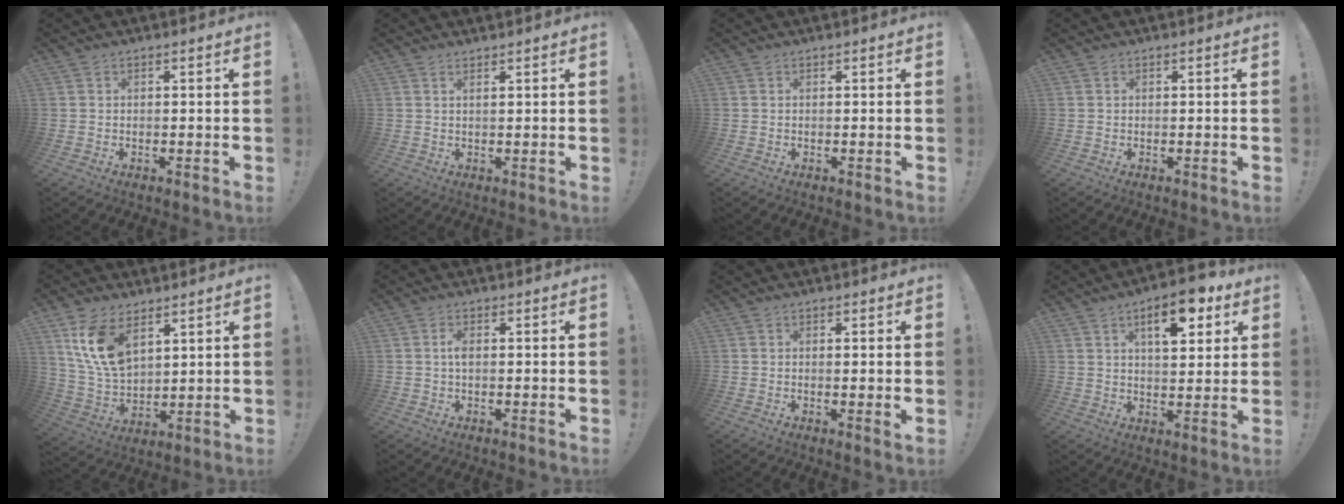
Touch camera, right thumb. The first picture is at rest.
{"total": 1.0, "force": [0.7, -0.4, 0.6], "torque": [-0.012, -0.001, 0.013]}
{"total": 0.0}
{"total": 0.0}
{"total": 13.1, "force": [7.0, 7.4, 8.3], "torque": [-0.174, -0.035, 0.133]}
{"total": 2.2, "force": [0.0, 0.9, 2.0], "torque": [-0.035, 0.003, -0.003]}
{"total": 1.7, "force": [0.4, -0.1, 1.7], "torque": [-0.017, -0.006, 0.003]}
{"total": 11.4, "force": [5.8, 4.8, 8.6], "torque": [-0.110, -0.023, 0.094]}